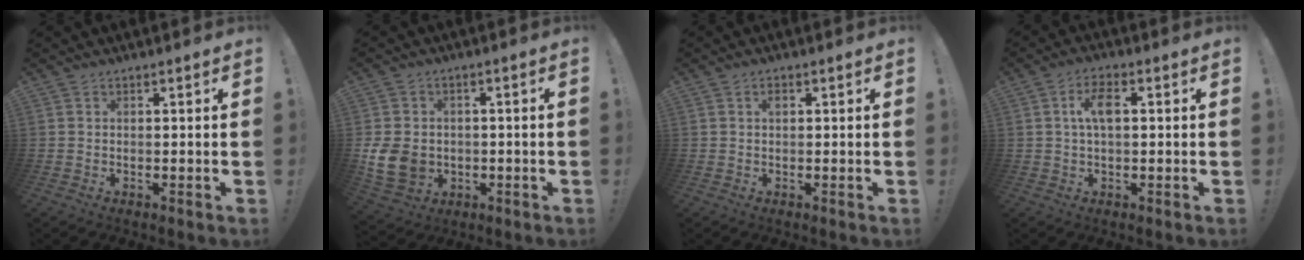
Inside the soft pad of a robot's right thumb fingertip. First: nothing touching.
{"total": 10.7, "force": [-1.2, 9.0, 5.6], "torque": [-0.106, 0.007, -0.017]}
{"total": 1.2, "force": [0.4, 0.8, 0.8], "torque": [-0.013, 0.003, 0.006]}
{"total": 5.9, "force": [1.1, 2.9, 5.1], "torque": [-0.088, 0.009, 0.016]}